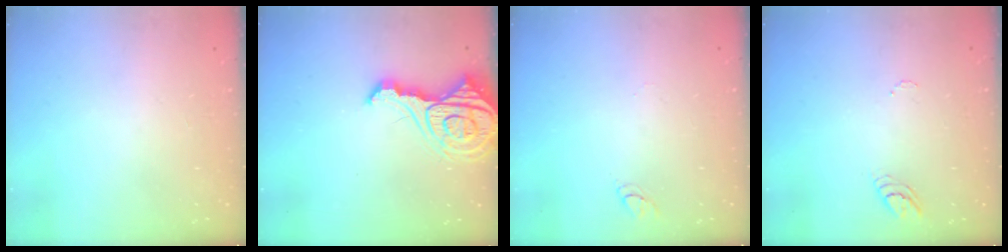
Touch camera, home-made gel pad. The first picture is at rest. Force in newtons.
{"total": 13.6, "press": 13.5, "slide": 1.3}
{"total": 3.0, "press": 3.0, "slide": 0.3}
{"total": 3.6, "press": 3.6, "slide": 0.2}